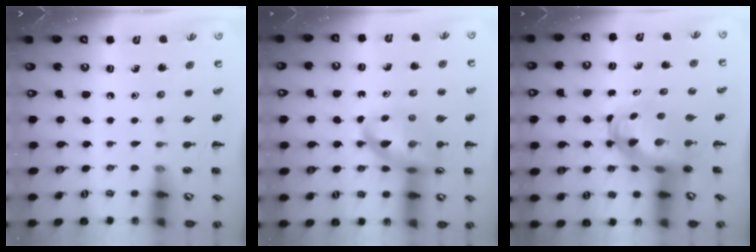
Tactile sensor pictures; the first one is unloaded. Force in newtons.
{"total": 14.7, "press": 14.2, "slide": 3.9}
{"total": 5.8, "press": 5.6, "slide": 1.6}